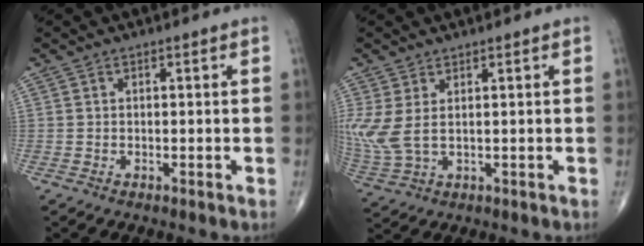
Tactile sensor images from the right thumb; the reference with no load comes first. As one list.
[{"total": 7.1, "force": [1.2, 3.6, 6.0], "torque": [-0.165, -0.001, 0.038]}]